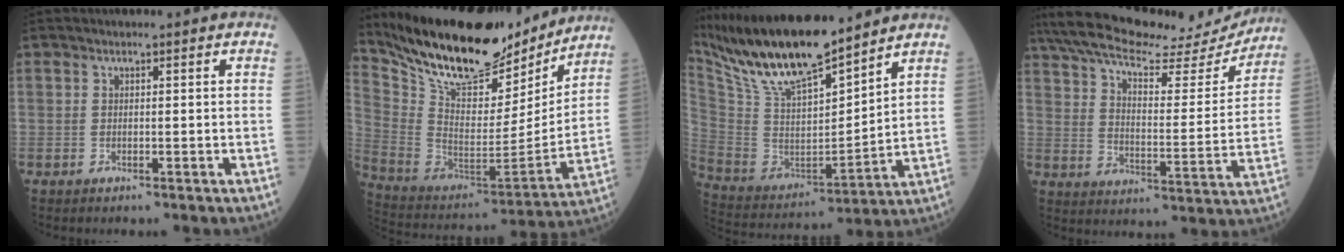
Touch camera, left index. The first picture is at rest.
{"total": 24.1, "force": [20.5, 7.6, 10.1], "torque": [-0.195, -0.019, 0.331]}
{"total": 18.7, "force": [15.8, 3.2, 9.5], "torque": [-0.185, -0.002, 0.302]}
{"total": 25.0, "force": [22.1, 5.4, 10.4], "torque": [-0.187, -0.008, 0.307]}